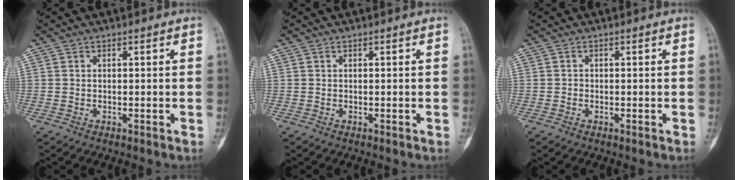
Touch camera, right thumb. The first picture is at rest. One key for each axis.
{"total": 0.0}
{"total": 0.6, "fx": -0.2, "fy": 0.6, "fz": 0.1, "tx": 0.007, "ty": 0.004, "tz": -0.006}